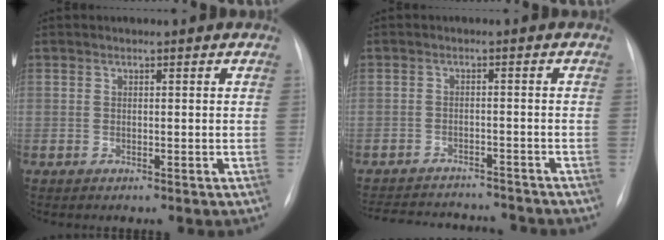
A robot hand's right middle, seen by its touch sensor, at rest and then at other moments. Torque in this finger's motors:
{"motor_torque": [0.06, -0.25, 0.01, 0.00]}